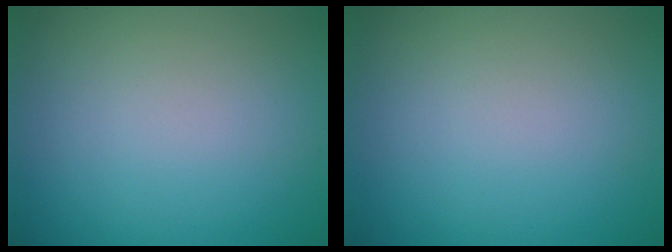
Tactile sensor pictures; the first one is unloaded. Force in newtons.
{"total": 0.0}